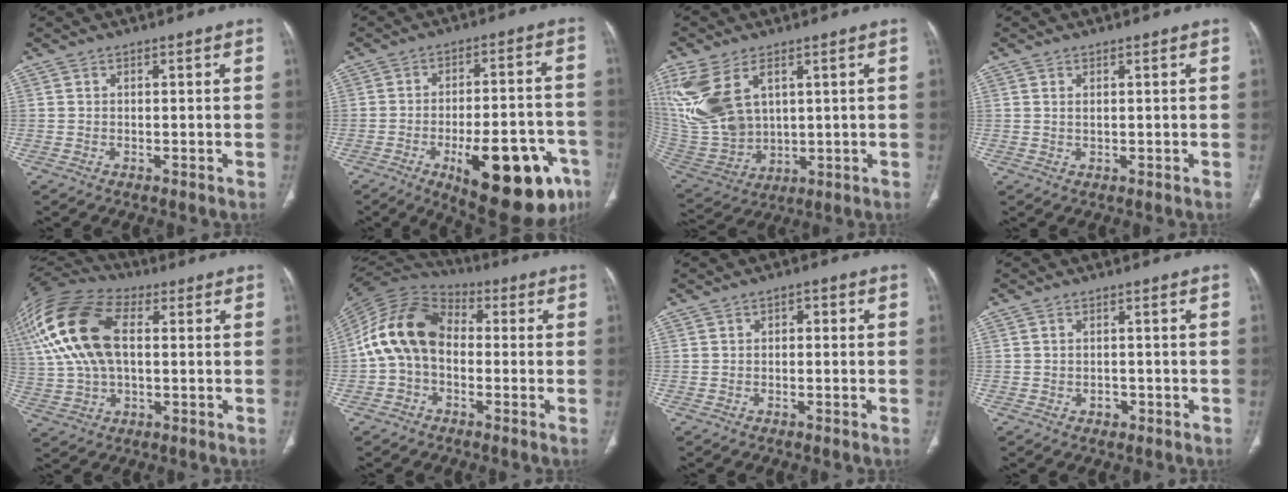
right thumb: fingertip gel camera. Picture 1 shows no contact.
{"total": 22.3, "force": [-9.9, 8.5, 18.1], "torque": [-0.188, 0.040, -0.124]}
{"total": 18.1, "force": [6.4, 11.2, 12.7], "torque": [-0.288, -0.019, 0.147]}
{"total": 1.2, "force": [0.5, 0.5, 1.0], "torque": [-0.022, -0.001, 0.012]}
{"total": 21.3, "force": [4.2, 12.2, 16.9], "torque": [-0.370, 0.017, 0.071]}
{"total": 14.2, "force": [-0.6, 10.1, 10.0], "torque": [-0.184, 0.036, -0.025]}
{"total": 1.7, "force": [0.1, 1.2, 1.2], "torque": [-0.006, 0.005, -0.005]}
{"total": 1.7, "force": [-0.6, 1.4, 0.9], "torque": [-0.010, 0.006, -0.006]}